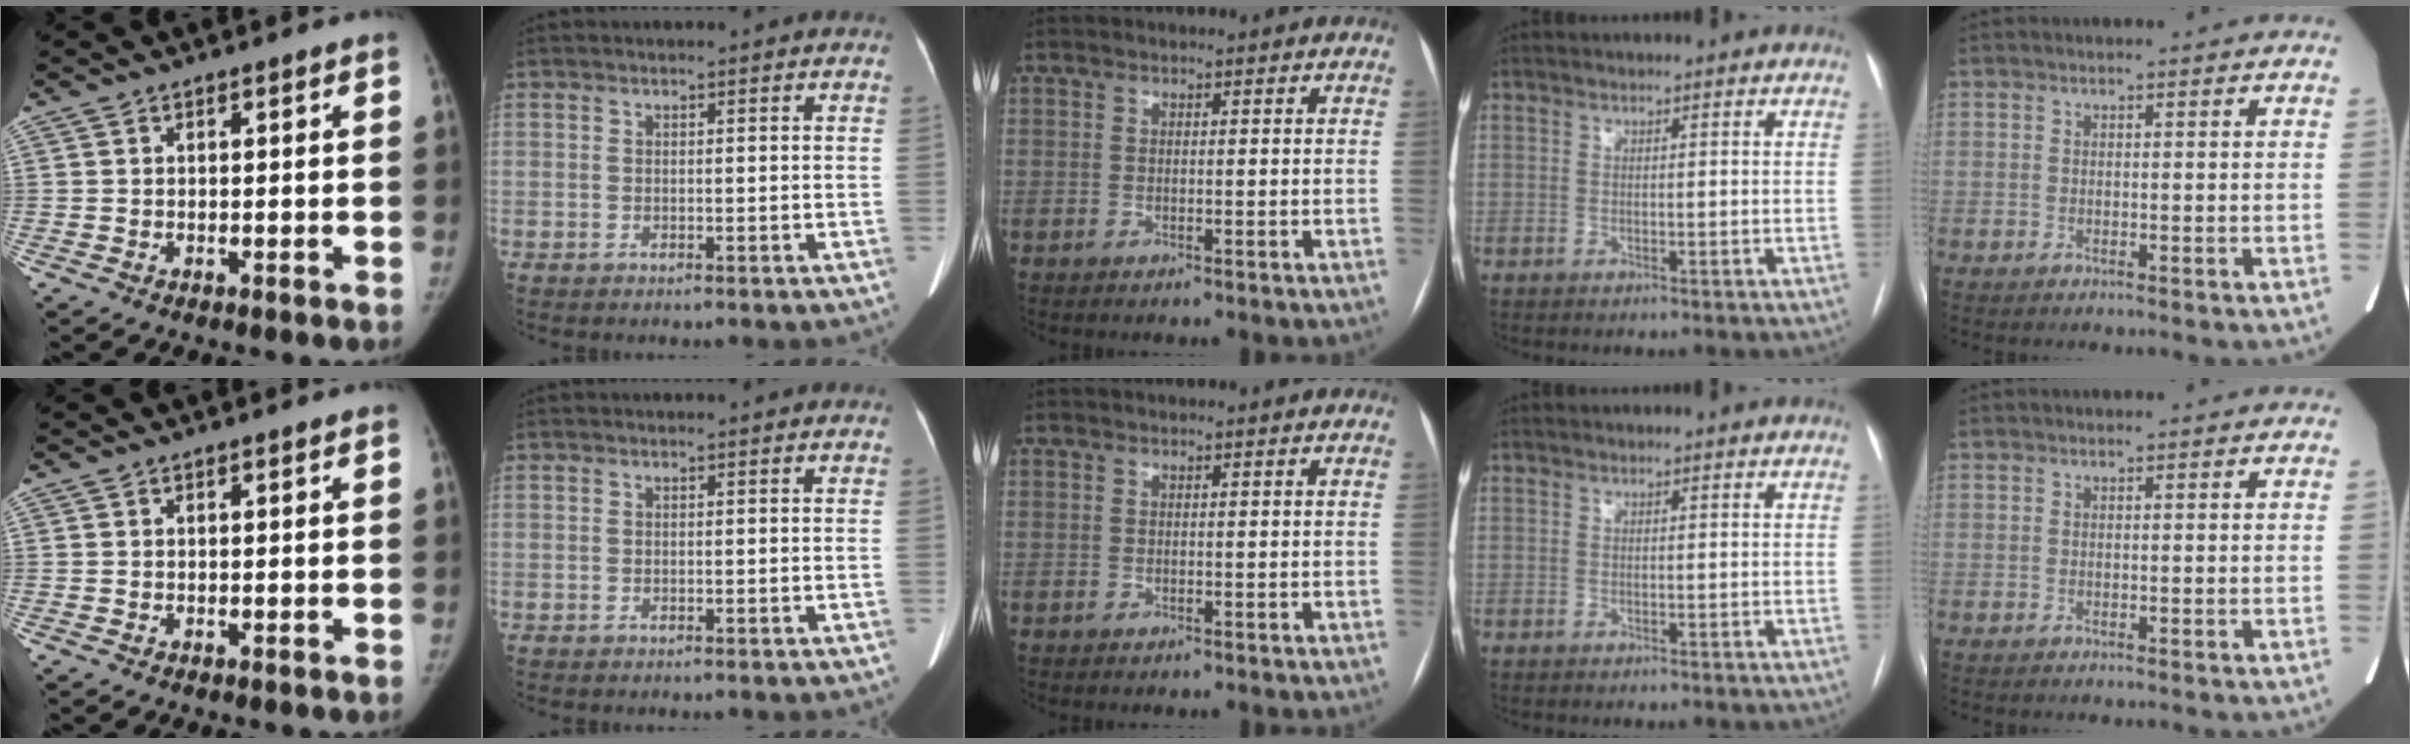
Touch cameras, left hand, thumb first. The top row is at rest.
{}